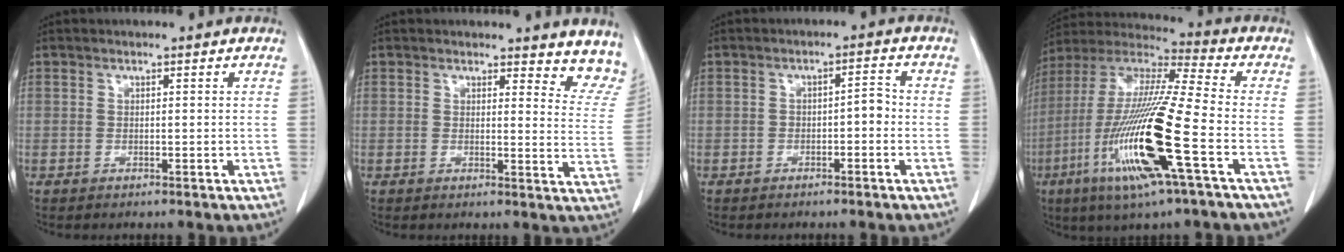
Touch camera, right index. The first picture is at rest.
{"total": 8.8, "force": [8.3, 2.4, 1.5], "torque": [0.030, -0.044, 0.055]}
{"total": 2.7, "force": [-1.0, 1.0, 2.2], "torque": [-0.034, 0.013, -0.014]}
{"total": 20.8, "force": [-7.0, 0.6, 19.6], "torque": [-0.427, -0.033, -0.140]}